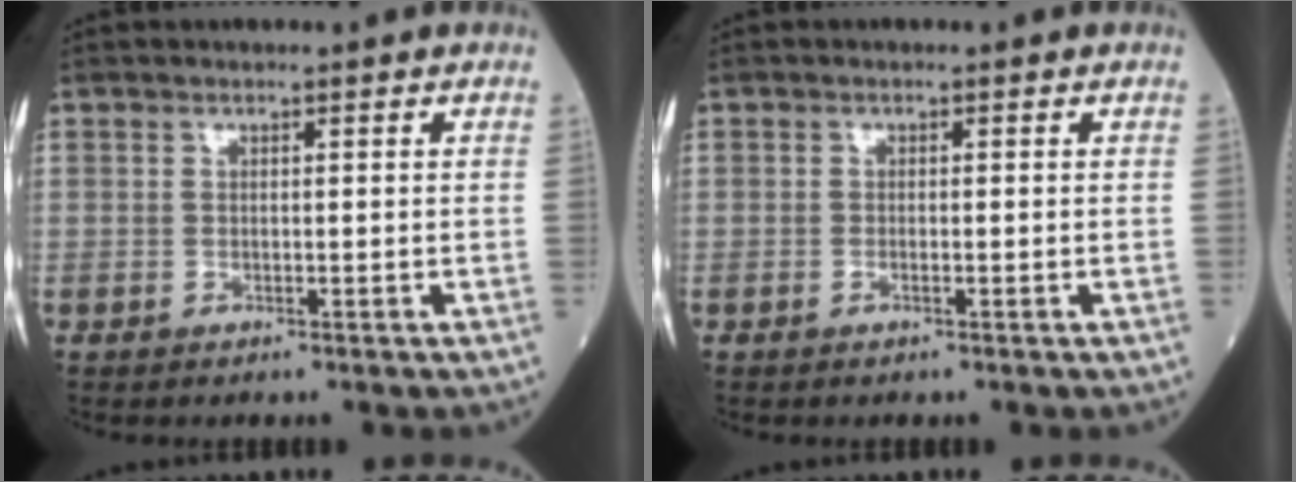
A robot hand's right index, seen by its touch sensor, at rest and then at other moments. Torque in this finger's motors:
{"motor_torque": [-0.06, -0.01, -0.03, -0.01]}